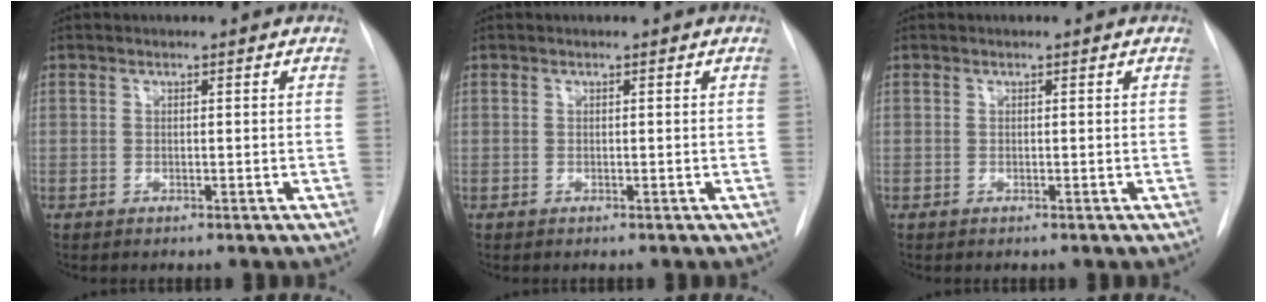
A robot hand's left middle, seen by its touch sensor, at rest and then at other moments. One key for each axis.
{"total": 0.0}
{"total": 0.0}